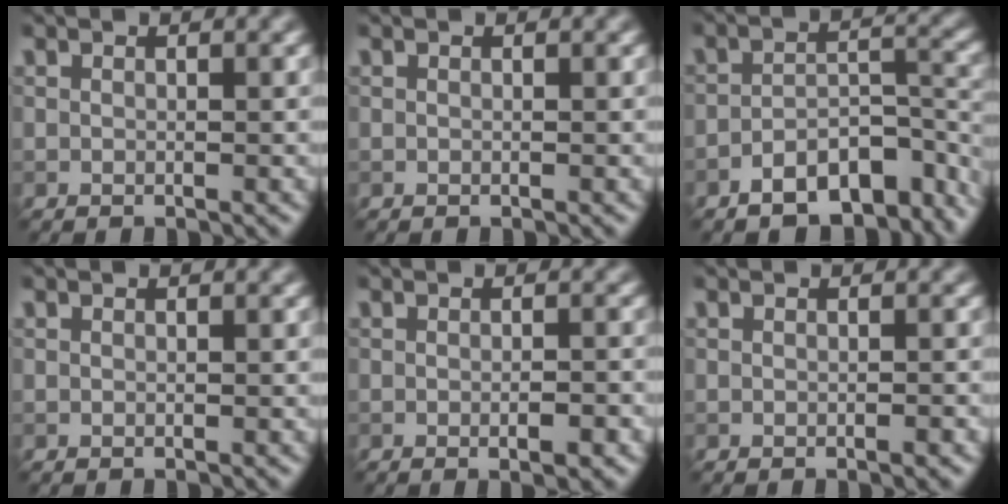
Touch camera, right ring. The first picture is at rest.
{"total": 0.0}
{"total": 8.3, "force": [-5.9, 3.5, 4.8], "torque": [-0.062, -0.008, -0.095]}
{"total": 0.0}
{"total": 2.2, "force": [-0.7, 0.4, 2.0], "torque": [-0.026, -0.001, -0.008]}
{"total": 0.9, "force": [-0.4, 0.1, 0.8], "torque": [-0.010, 0.001, -0.006]}